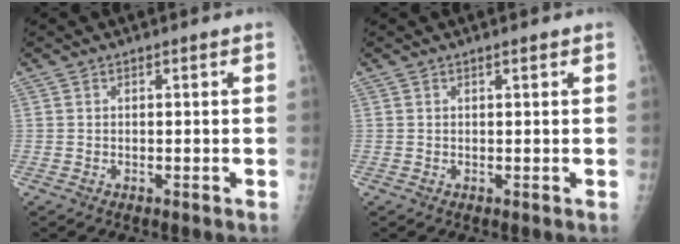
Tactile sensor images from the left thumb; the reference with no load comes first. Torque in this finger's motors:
{"motor_torque": [-0.33, -0.03, 0.02, -0.02, -0.02]}